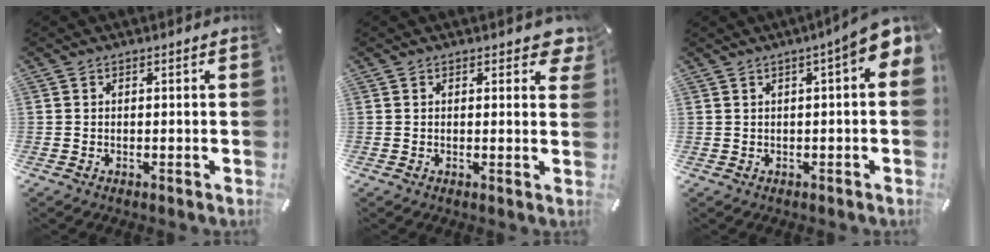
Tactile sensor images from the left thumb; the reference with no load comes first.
{"total": 2.7, "force": [1.6, 1.3, 1.8], "torque": [-0.009, -0.008, 0.021]}
{"total": 6.1, "force": [2.4, 1.5, 5.4], "torque": [-0.086, -0.012, 0.039]}